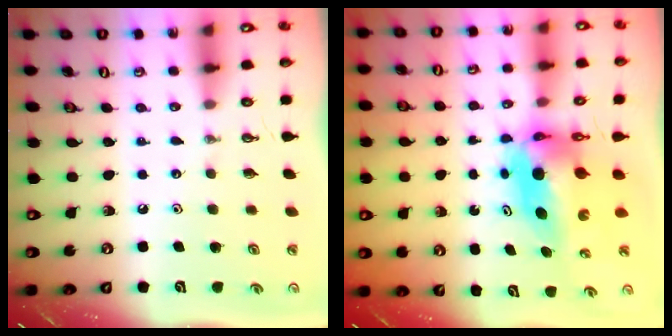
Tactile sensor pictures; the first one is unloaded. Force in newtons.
{"total": 7.2, "press": 7.2, "slide": 0.4}